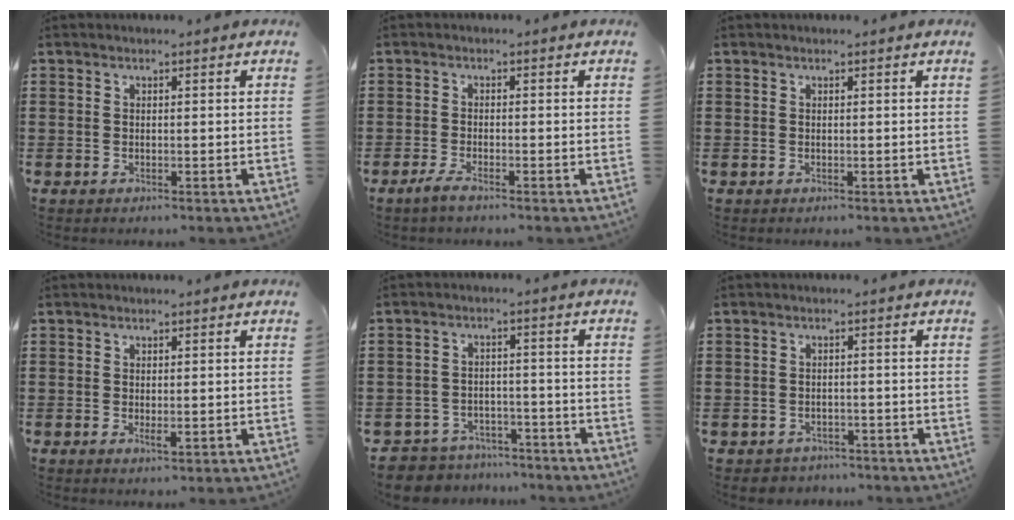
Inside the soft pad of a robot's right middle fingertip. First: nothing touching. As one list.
[{"total": 2.2, "force": [-1.4, 0.1, 1.7], "torque": [-0.043, -0.008, -0.030]}, {"total": 0.0}, {"total": 1.5, "force": [0.0, 0.5, 1.4], "torque": [-0.028, -0.002, 0.001]}, {"total": 4.6, "force": [-4.5, 1.0, -0.1], "torque": [-0.011, 0.005, -0.097]}, {"total": 1.7, "force": [-1.6, 0.6, -0.1], "torque": [-0.005, 0.001, -0.036]}]